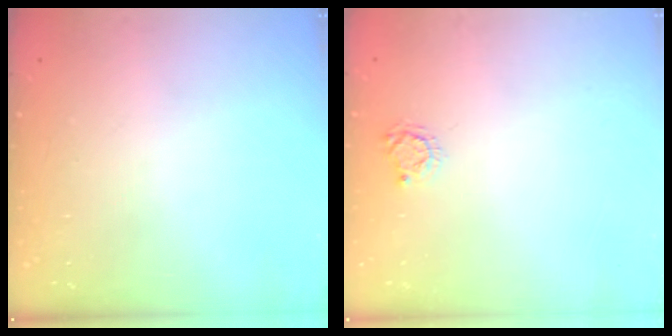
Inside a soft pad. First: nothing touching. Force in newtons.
{"total": 3.4, "press": 3.4, "slide": 0.4}